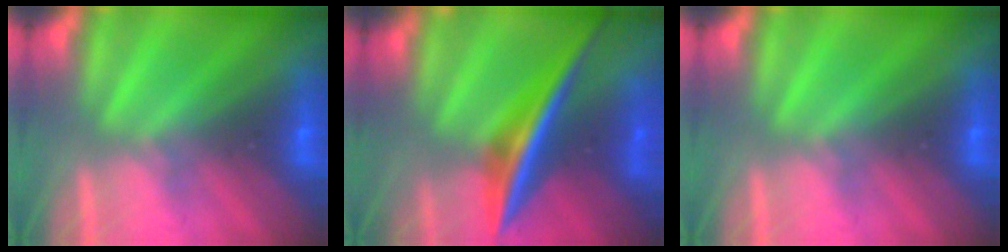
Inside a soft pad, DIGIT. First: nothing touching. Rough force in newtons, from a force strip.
{"total": 6.9}
{"total": 0.0}